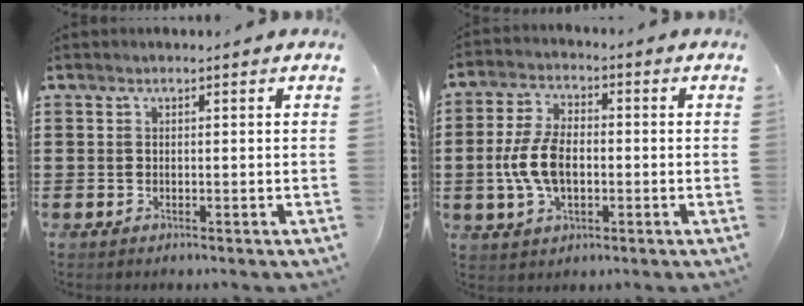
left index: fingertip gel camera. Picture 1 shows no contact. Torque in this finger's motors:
{"motor_torque": [1.53, 0.48, 0.67, 0.14]}